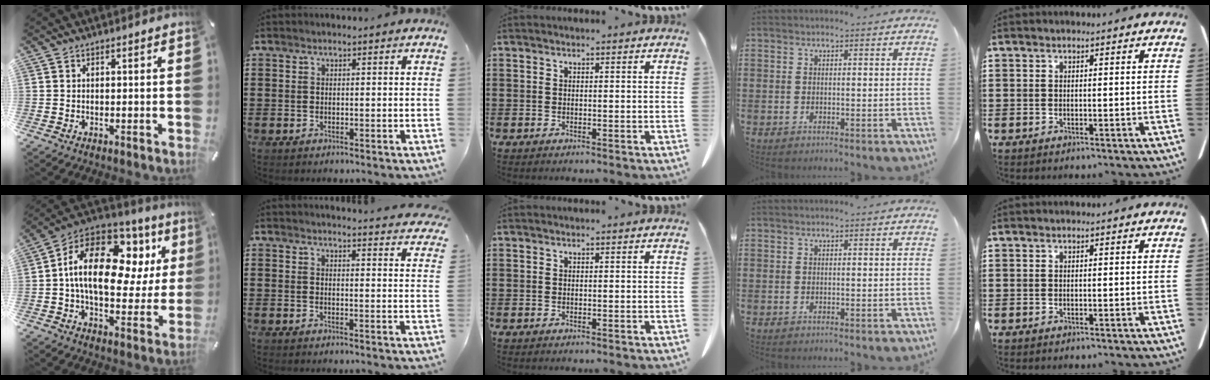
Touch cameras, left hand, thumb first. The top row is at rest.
{"thumb": {"total": 21.1, "force": [5.8, 12.1, 16.2], "torque": [-0.291, -0.023, 0.095]}, "index": {"total": 3.1, "force": [3.1, -0.4, 0.3], "torque": [-0.009, -0.021, 0.054]}}